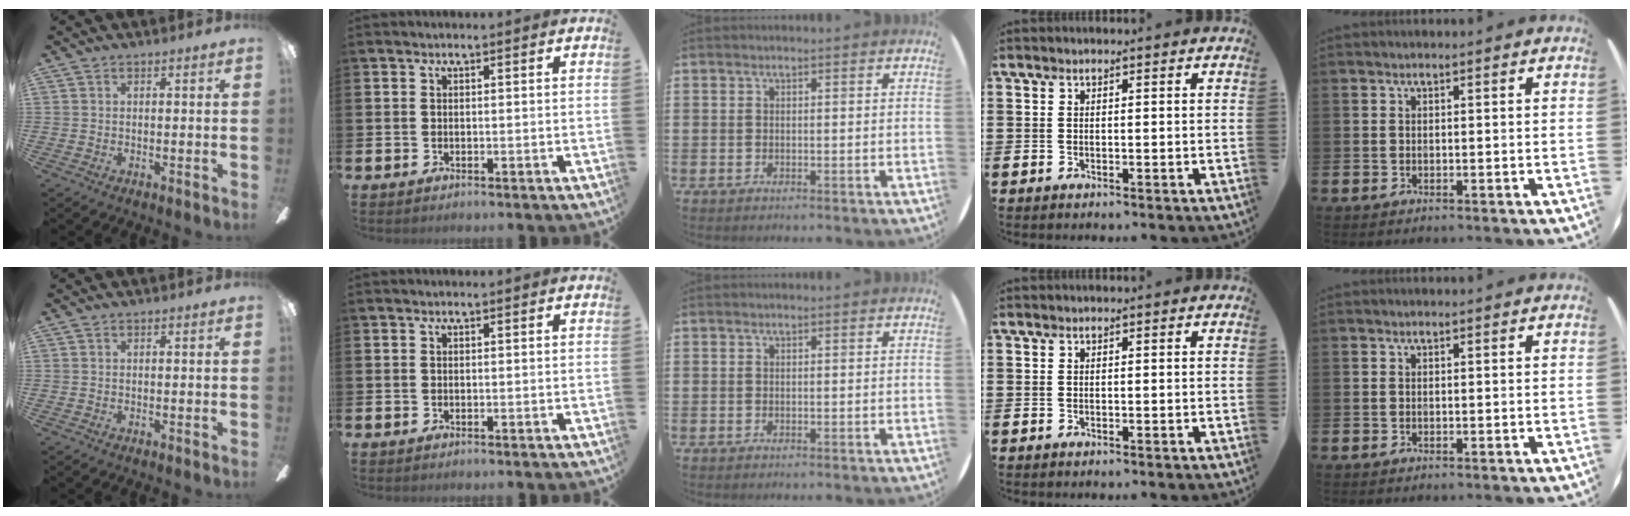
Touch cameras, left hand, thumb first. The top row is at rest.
{}